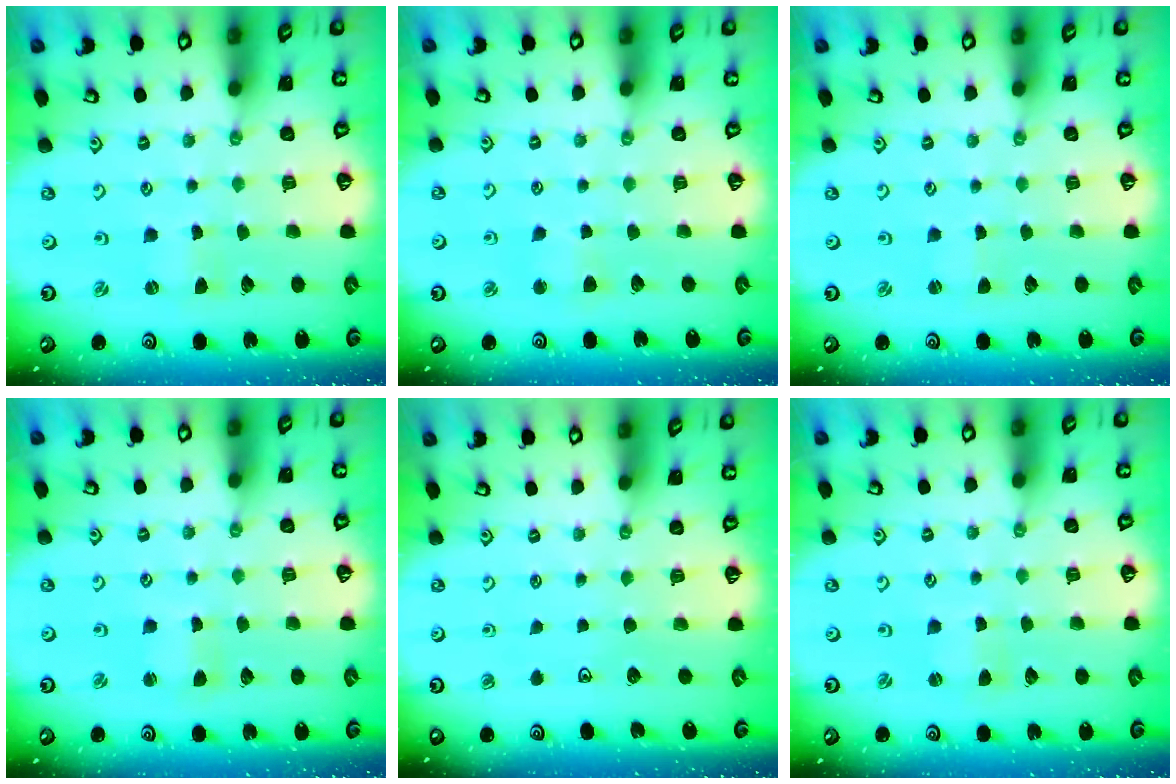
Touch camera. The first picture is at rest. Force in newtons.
{"total": 2.9, "press": 2.9, "slide": 0.3}
{"total": 0.0}
{"total": 1.0, "press": 1.0, "slide": 0.2}
{"total": 0.0}
{"total": 0.0}